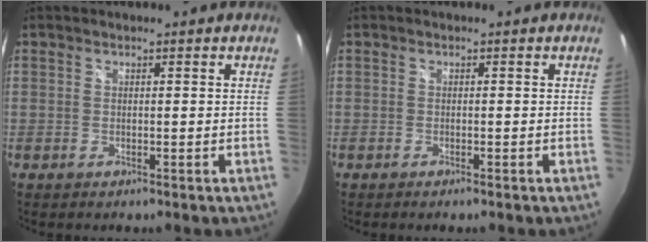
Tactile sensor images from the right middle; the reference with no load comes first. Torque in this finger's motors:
{"motor_torque": [-0.52, -0.36, 0.04, 0.00]}